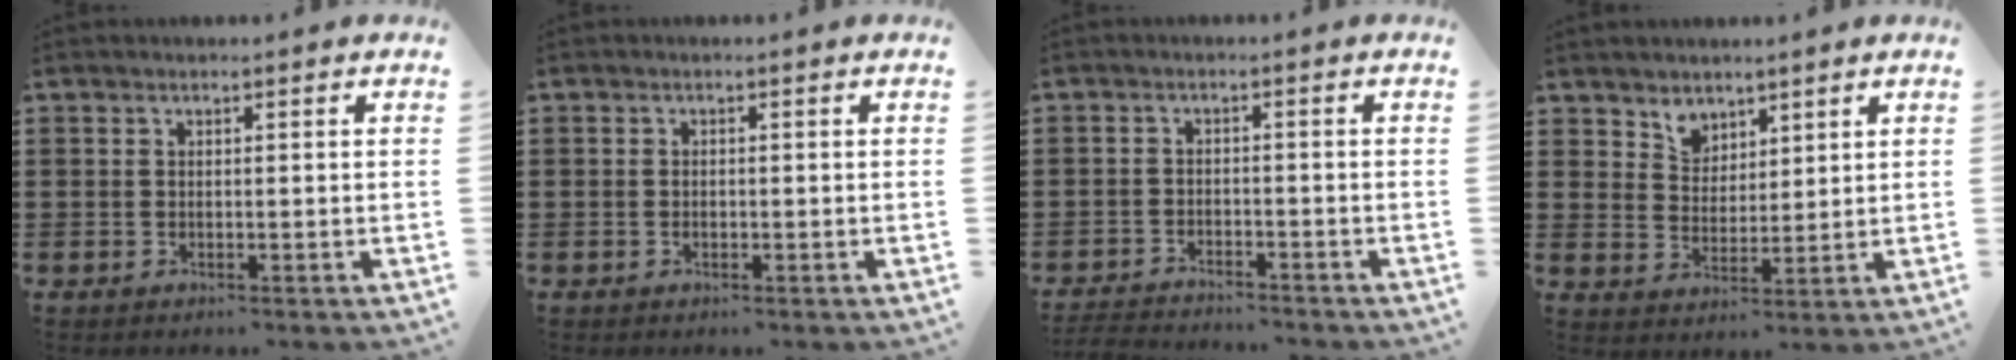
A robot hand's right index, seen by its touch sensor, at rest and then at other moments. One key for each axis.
{"total": 1.0, "fx": -0.2, "fy": 0.5, "fz": 0.9, "tx": -0.019, "ty": 0.001, "tz": -0.004}
{"total": 3.0, "fx": -3.0, "fy": 0.1, "fz": -0.1, "tx": -0.011, "ty": -0.004, "tz": -0.068}
{"total": 4.0, "fx": 3.0, "fy": 2.6, "fz": 0.0, "tx": -0.018, "ty": 0.003, "tz": 0.057}